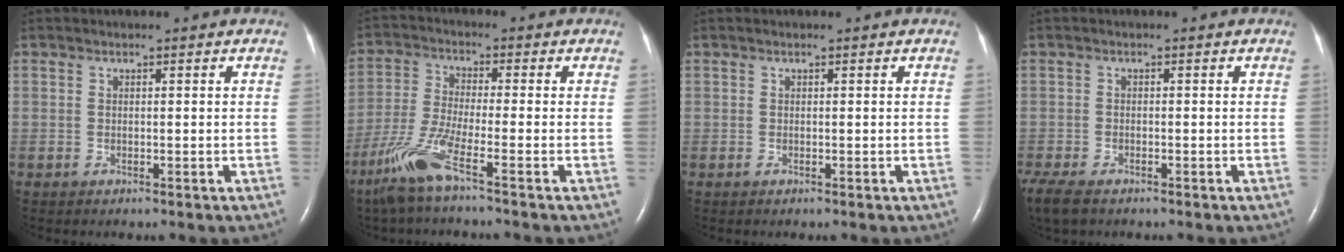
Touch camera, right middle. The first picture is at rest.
{"total": 7.8, "force": [-4.9, -0.2, 6.0], "torque": [-0.140, -0.019, -0.106]}
{"total": 0.0}
{"total": 6.8, "force": [-5.0, 2.6, 3.8], "torque": [-0.085, -0.017, -0.086]}